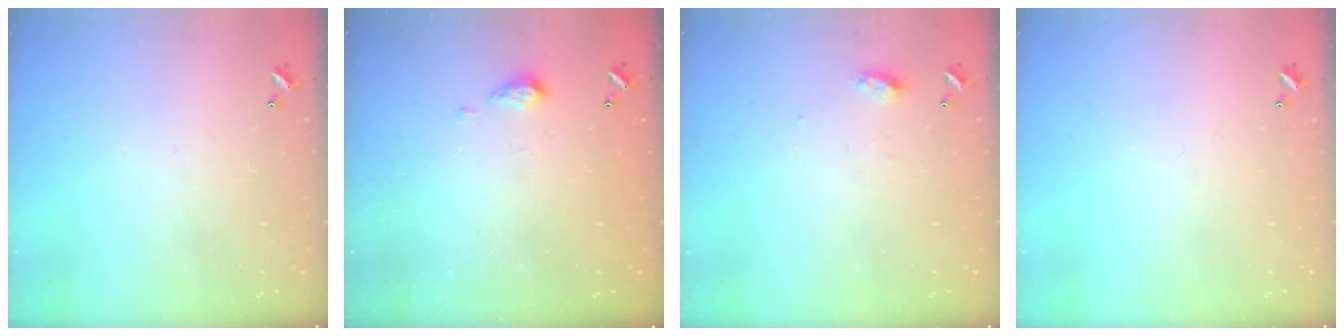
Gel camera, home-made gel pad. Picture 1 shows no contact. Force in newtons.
{"total": 3.1, "press": 3.1, "slide": 0.6}
{"total": 4.0, "press": 4.0, "slide": 0.5}
{"total": 0.0}